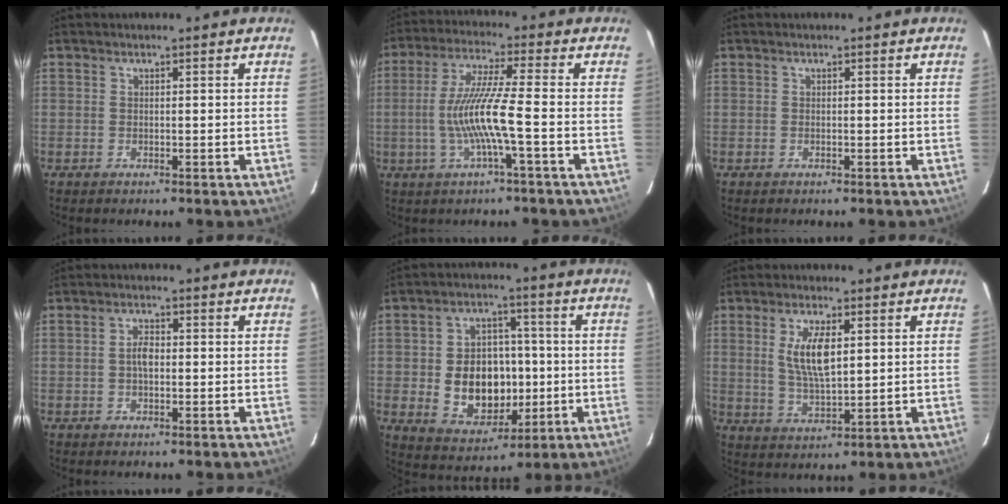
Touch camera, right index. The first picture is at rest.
{"total": 10.4, "force": [-2.6, -0.7, 10.1], "torque": [-0.199, -0.004, -0.046]}
{"total": 0.0}
{"total": 2.6, "force": [-0.2, 1.4, 2.2], "torque": [-0.042, 0.006, -0.004]}
{"total": 13.1, "force": [-1.6, 10.0, 8.3], "torque": [-0.182, 0.014, -0.004]}
{"total": 7.8, "force": [2.0, 2.8, 7.0], "torque": [-0.134, -0.003, 0.045]}